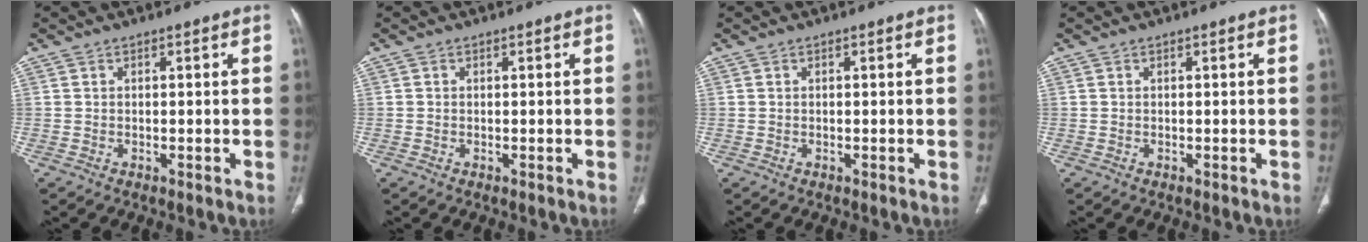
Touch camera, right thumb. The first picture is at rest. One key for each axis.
{"total": 0.0}
{"total": 0.0}
{"total": 0.0}